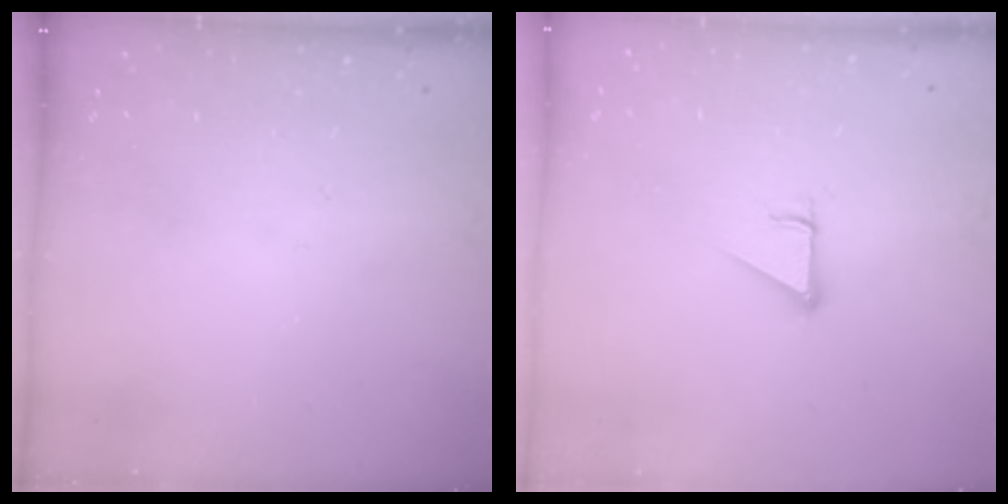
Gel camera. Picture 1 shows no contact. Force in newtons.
{"total": 2.9, "press": 2.9, "slide": 0.1}